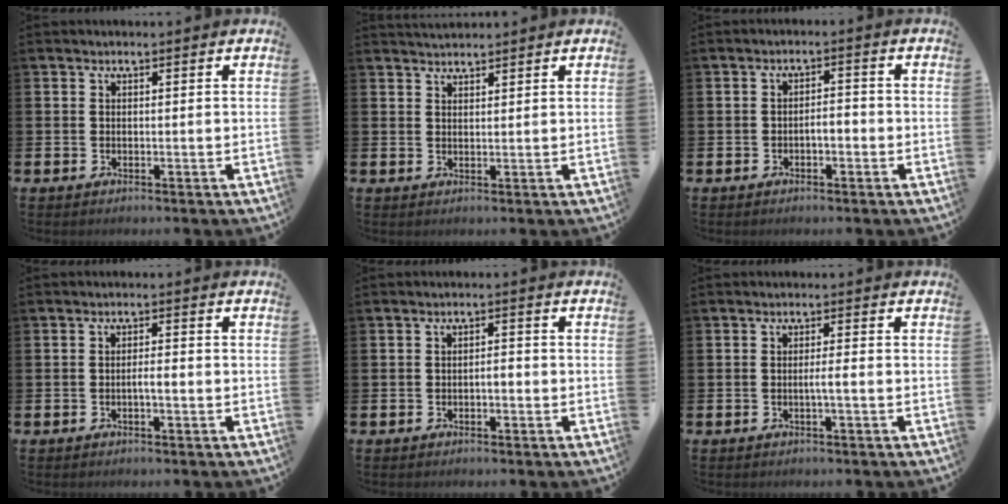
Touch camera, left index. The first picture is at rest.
{"total": 2.2, "force": [2.2, 0.4, -0.1], "torque": [0.005, -0.008, 0.039]}
{"total": 1.9, "force": [-1.0, 0.9, 1.3], "torque": [-0.019, 0.003, -0.023]}
{"total": 1.4, "force": [-0.5, 0.3, 1.3], "torque": [-0.025, 0.001, -0.008]}
{"total": 1.3, "force": [-0.5, 0.6, 1.0], "torque": [-0.013, -0.001, -0.013]}
{"total": 1.3, "force": [-0.4, 0.0, 1.2], "torque": [-0.023, -0.002, -0.008]}